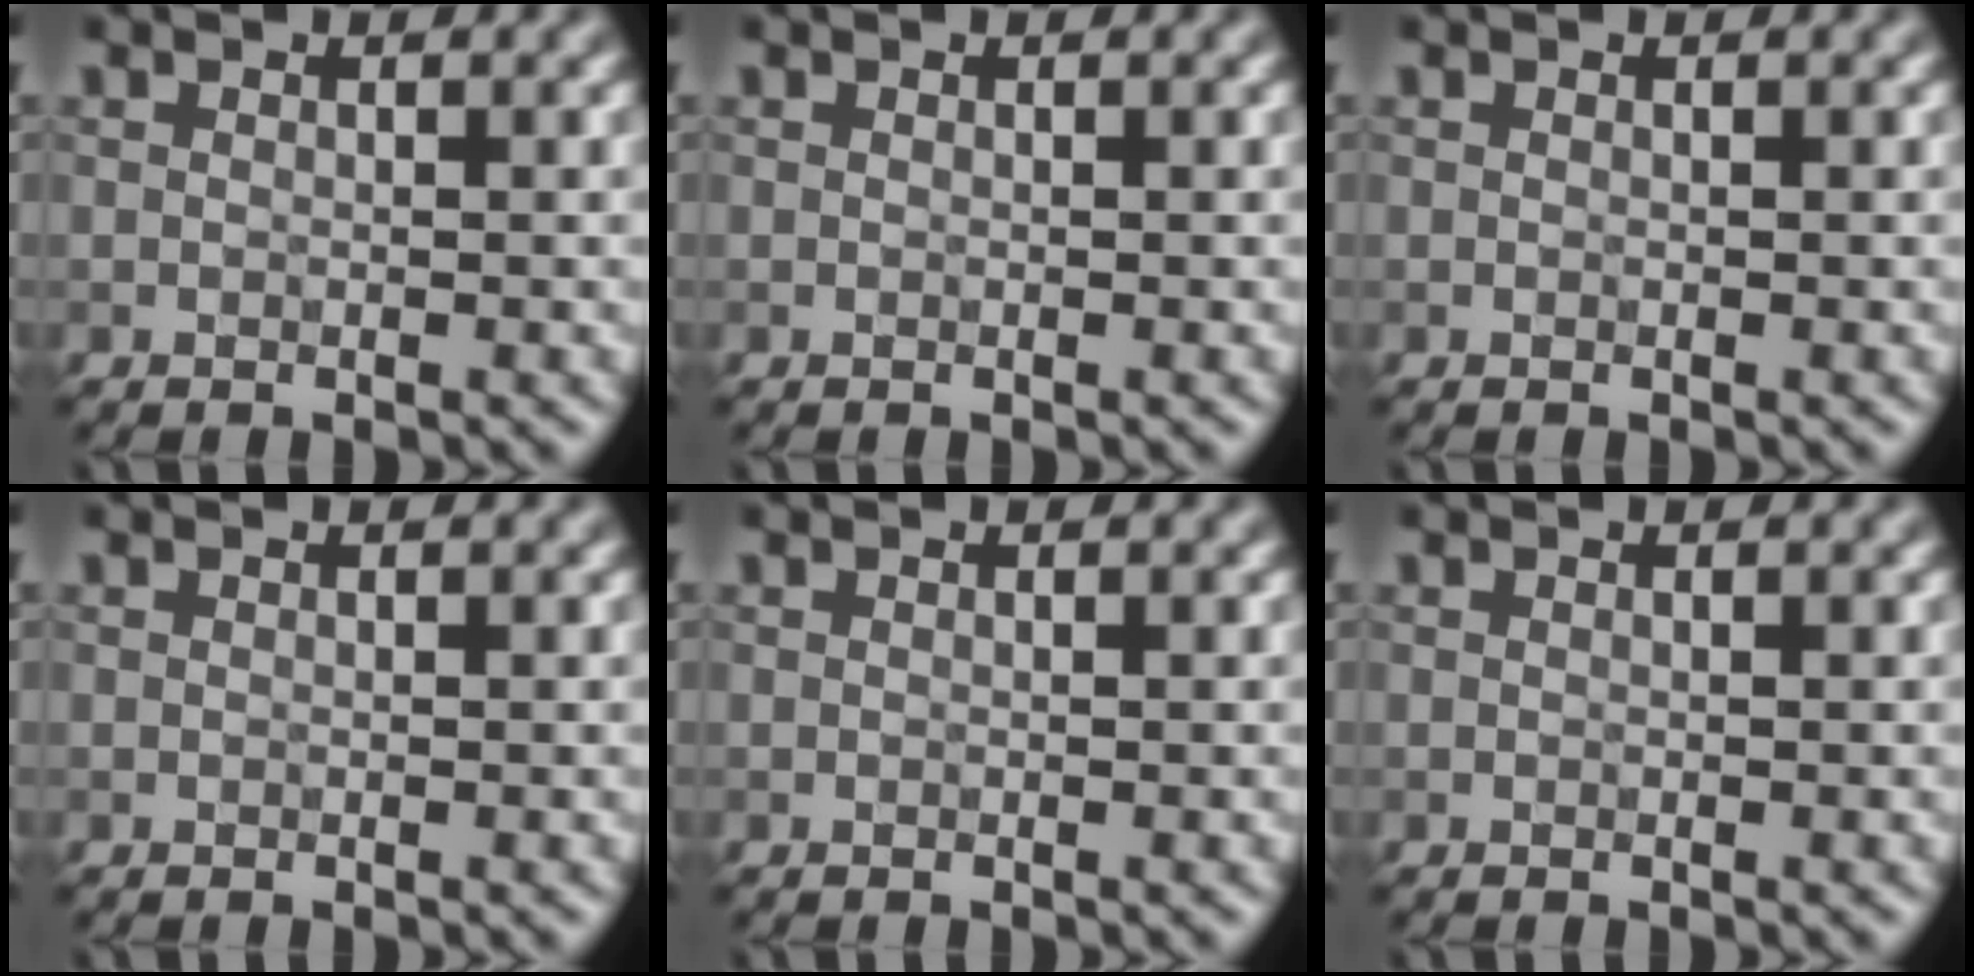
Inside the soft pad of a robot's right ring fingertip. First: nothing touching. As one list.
[{"total": 0.0}, {"total": 0.0}, {"total": 0.0}, {"total": 0.0}, {"total": 0.0}]